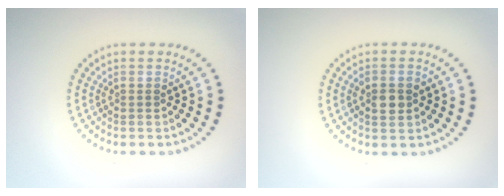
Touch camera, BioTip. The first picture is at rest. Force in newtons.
{"total": 1.9, "press": 1.9, "slide": 0.3}